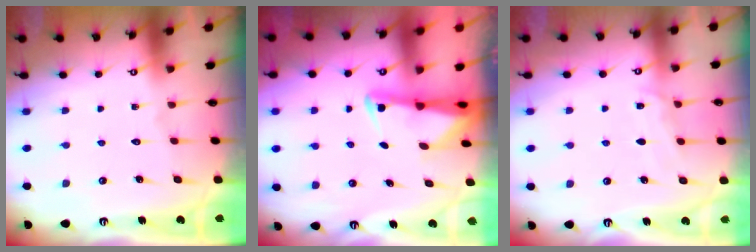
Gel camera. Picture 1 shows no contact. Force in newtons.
{"total": 2.3, "press": 2.2, "slide": 0.5}
{"total": 6.2, "press": 6.2, "slide": 0.6}